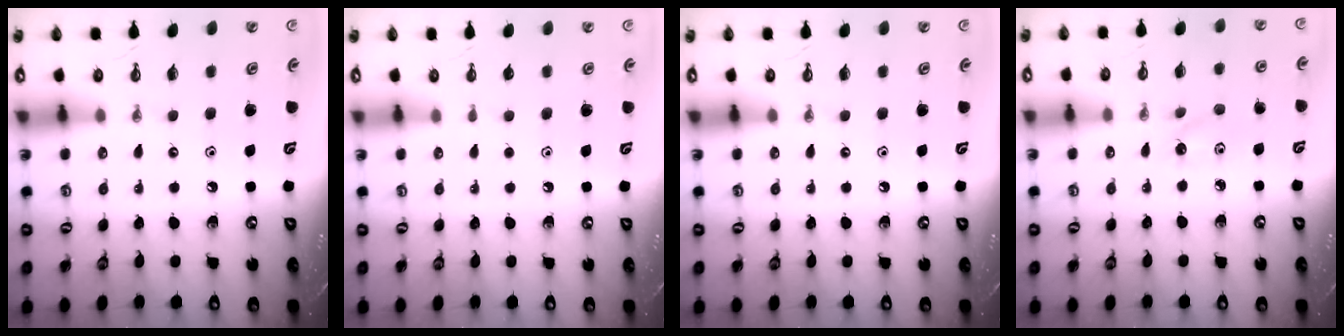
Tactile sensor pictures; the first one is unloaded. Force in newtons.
{"total": 0.9, "press": 0.1, "slide": 0.9}
{"total": 0.0}
{"total": 4.9, "press": 4.9, "slide": 0.6}